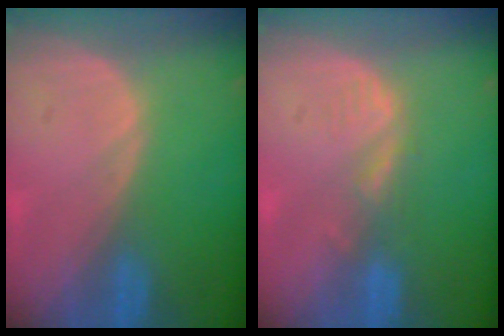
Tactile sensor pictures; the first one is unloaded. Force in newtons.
{"total": 2.0, "press": 2.0, "slide": 0.3}